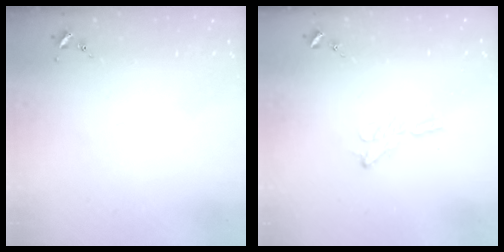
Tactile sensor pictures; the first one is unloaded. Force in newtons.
{"total": 6.3, "press": 6.3, "slide": 0.3}